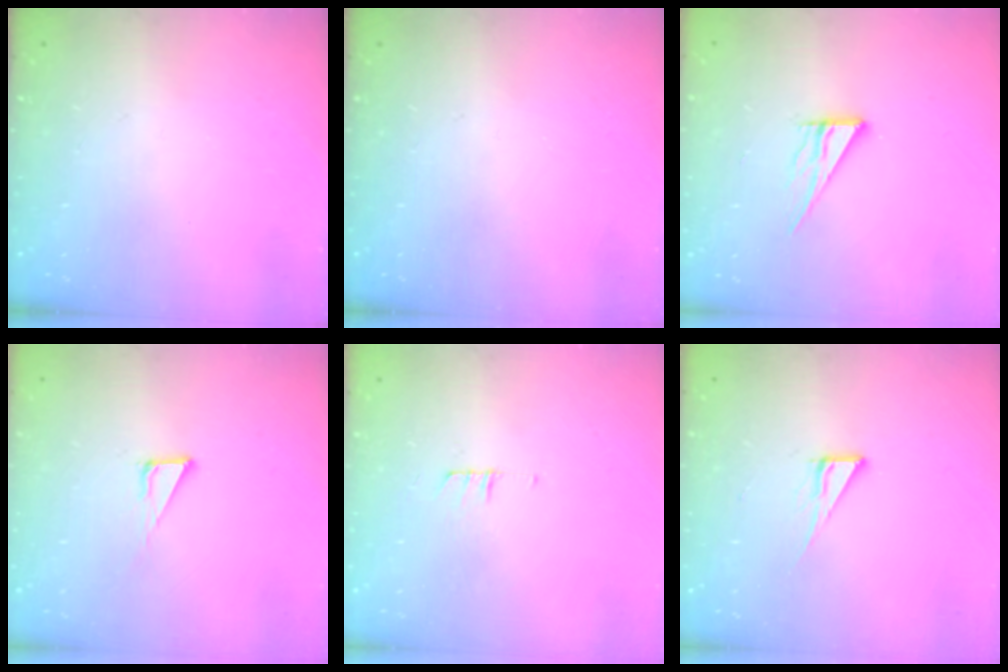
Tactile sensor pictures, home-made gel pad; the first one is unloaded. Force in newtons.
{"total": 0.0}
{"total": 9.3, "press": 9.2, "slide": 0.9}
{"total": 3.8, "press": 3.8, "slide": 0.0}
{"total": 4.8, "press": 4.8, "slide": 0.4}
{"total": 6.1, "press": 6.1, "slide": 0.4}